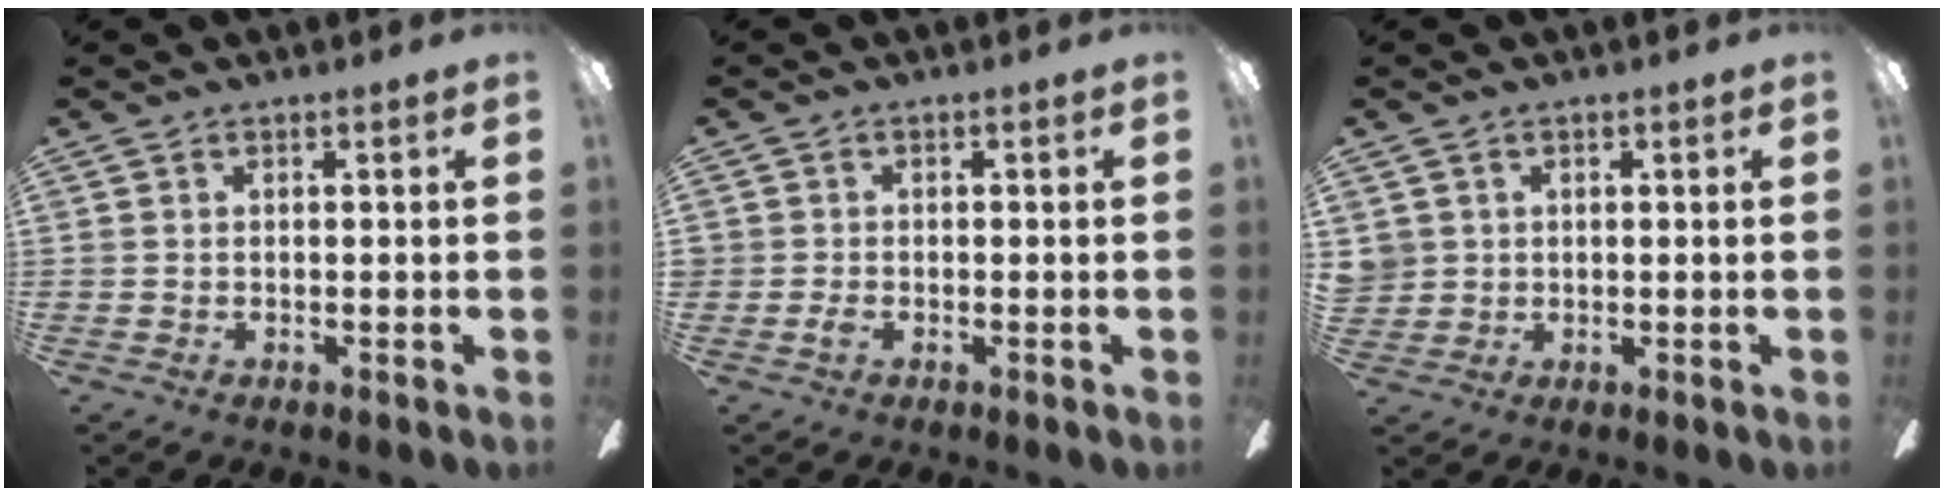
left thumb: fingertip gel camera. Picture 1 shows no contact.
{"total": 1.5, "force": [-0.7, 1.1, 0.8], "torque": [-0.013, 0.002, -0.013]}
{"total": 3.0, "force": [1.3, 2.7, -0.2], "torque": [0.000, 0.001, 0.026]}